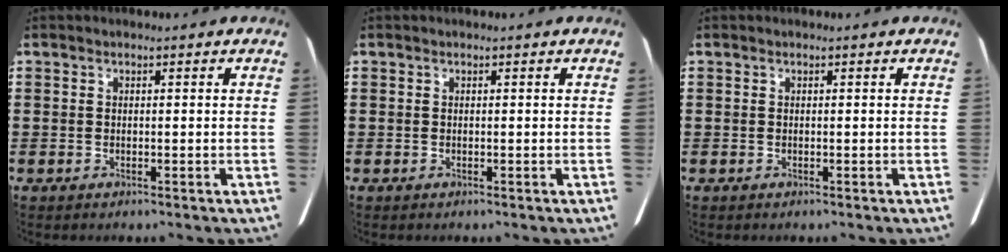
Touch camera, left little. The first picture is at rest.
{"total": 0.0}
{"total": 0.0}